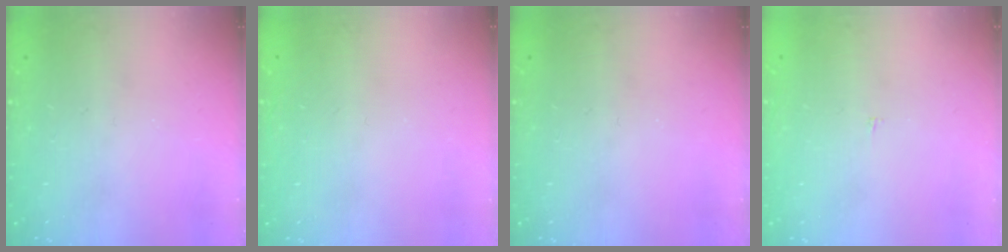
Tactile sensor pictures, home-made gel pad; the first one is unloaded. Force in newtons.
{"total": 1.5, "press": 1.5, "slide": 0.1}
{"total": 0.0}
{"total": 2.2, "press": 2.2, "slide": 0.2}